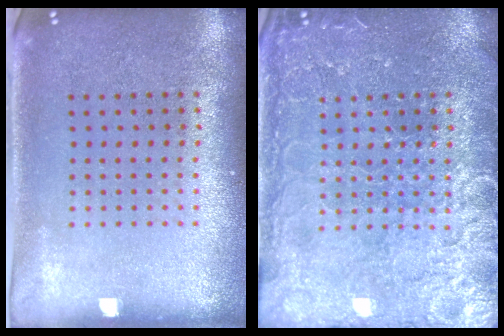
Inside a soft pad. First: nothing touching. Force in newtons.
{"total": 3.7, "press": 3.7, "slide": 0.5}